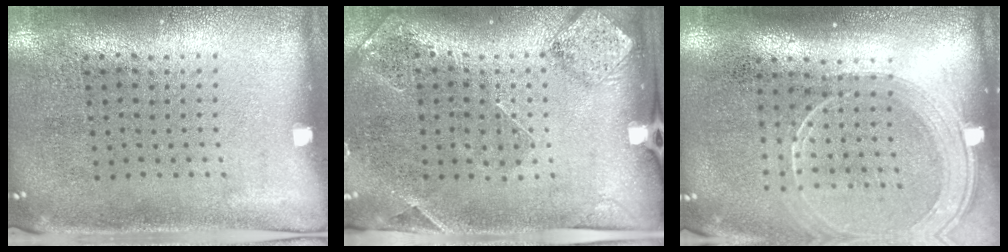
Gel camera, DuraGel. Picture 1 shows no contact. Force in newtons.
{"total": 1.5, "press": 1.3, "slide": 0.7}
{"total": 1.9, "press": 1.8, "slide": 0.8}